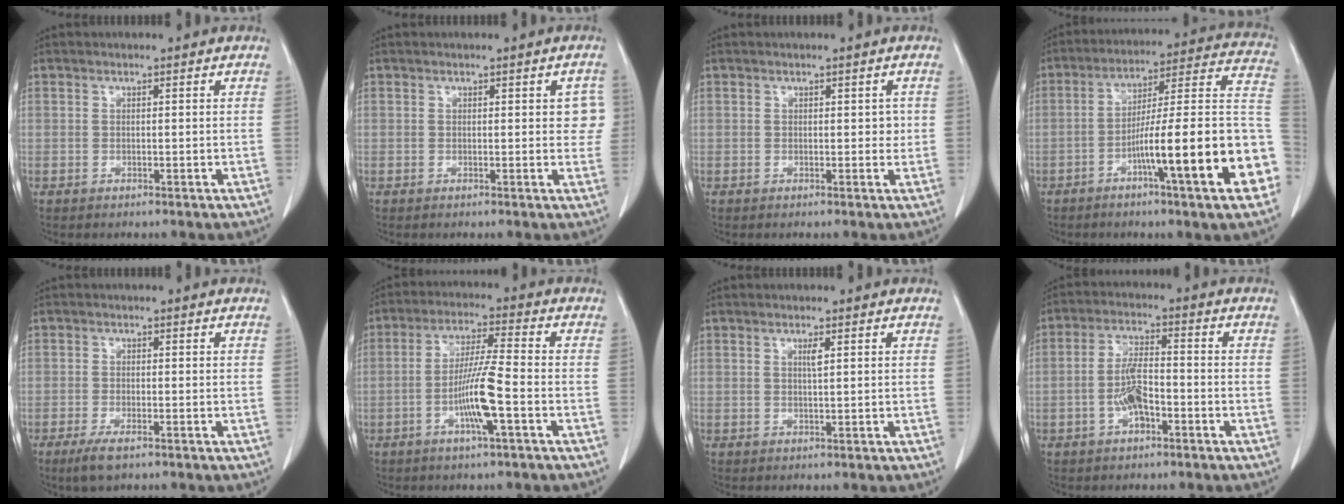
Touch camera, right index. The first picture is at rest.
{"total": 3.2, "force": [0.7, 1.6, 2.7], "torque": [-0.013, 0.006, 0.003]}
{"total": 1.4, "force": [0.2, 1.0, 1.0], "torque": [-0.005, 0.005, 0.002]}
{"total": 21.2, "force": [-7.5, 0.9, 19.8], "torque": [-0.218, 0.019, -0.108]}
{"total": 3.4, "force": [-2.2, 0.8, 2.5], "torque": [-0.055, -0.007, -0.038]}
{"total": 8.4, "force": [-2.8, -0.3, 7.9], "torque": [-0.157, -0.003, -0.051]}
{"total": 1.2, "force": [0.5, 0.0, 1.1], "torque": [-0.022, -0.001, 0.009]}
{"total": 5.8, "force": [-2.0, 2.0, 5.0], "torque": [-0.109, 0.010, -0.035]}